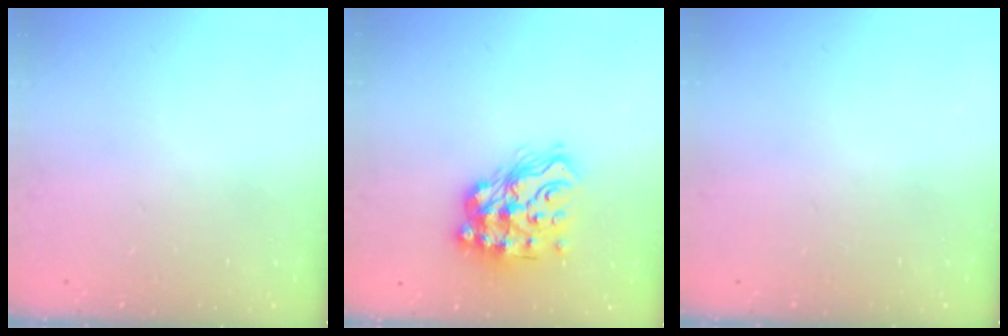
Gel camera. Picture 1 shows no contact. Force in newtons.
{"total": 16.0, "press": 15.9, "slide": 1.8}
{"total": 0.0}